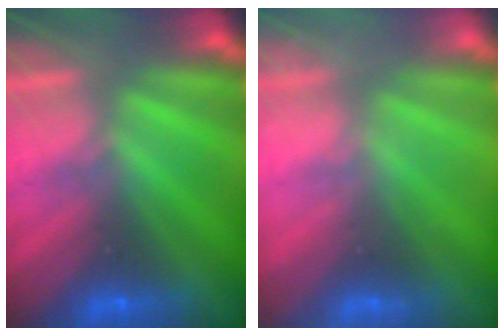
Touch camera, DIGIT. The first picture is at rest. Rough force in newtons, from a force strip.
{"total": 2.3}